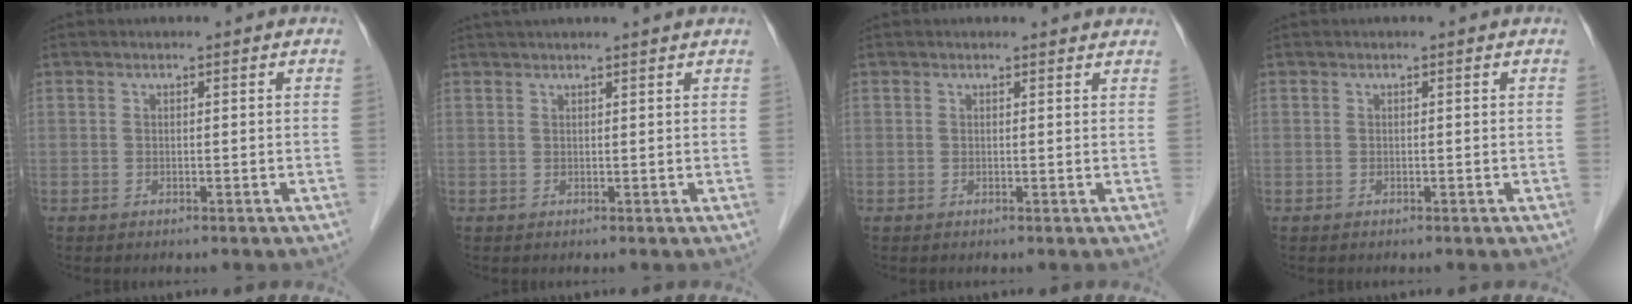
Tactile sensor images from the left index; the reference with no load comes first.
{"total": 7.9, "force": [7.2, -0.1, 3.2], "torque": [-0.044, 0.034, 0.086]}
{"total": 3.7, "force": [3.6, 0.6, 0.6], "torque": [-0.009, 0.009, 0.031]}
{"total": 0.6, "force": [0.5, 0.0, 0.1], "torque": [-0.001, 0.005, 0.007]}